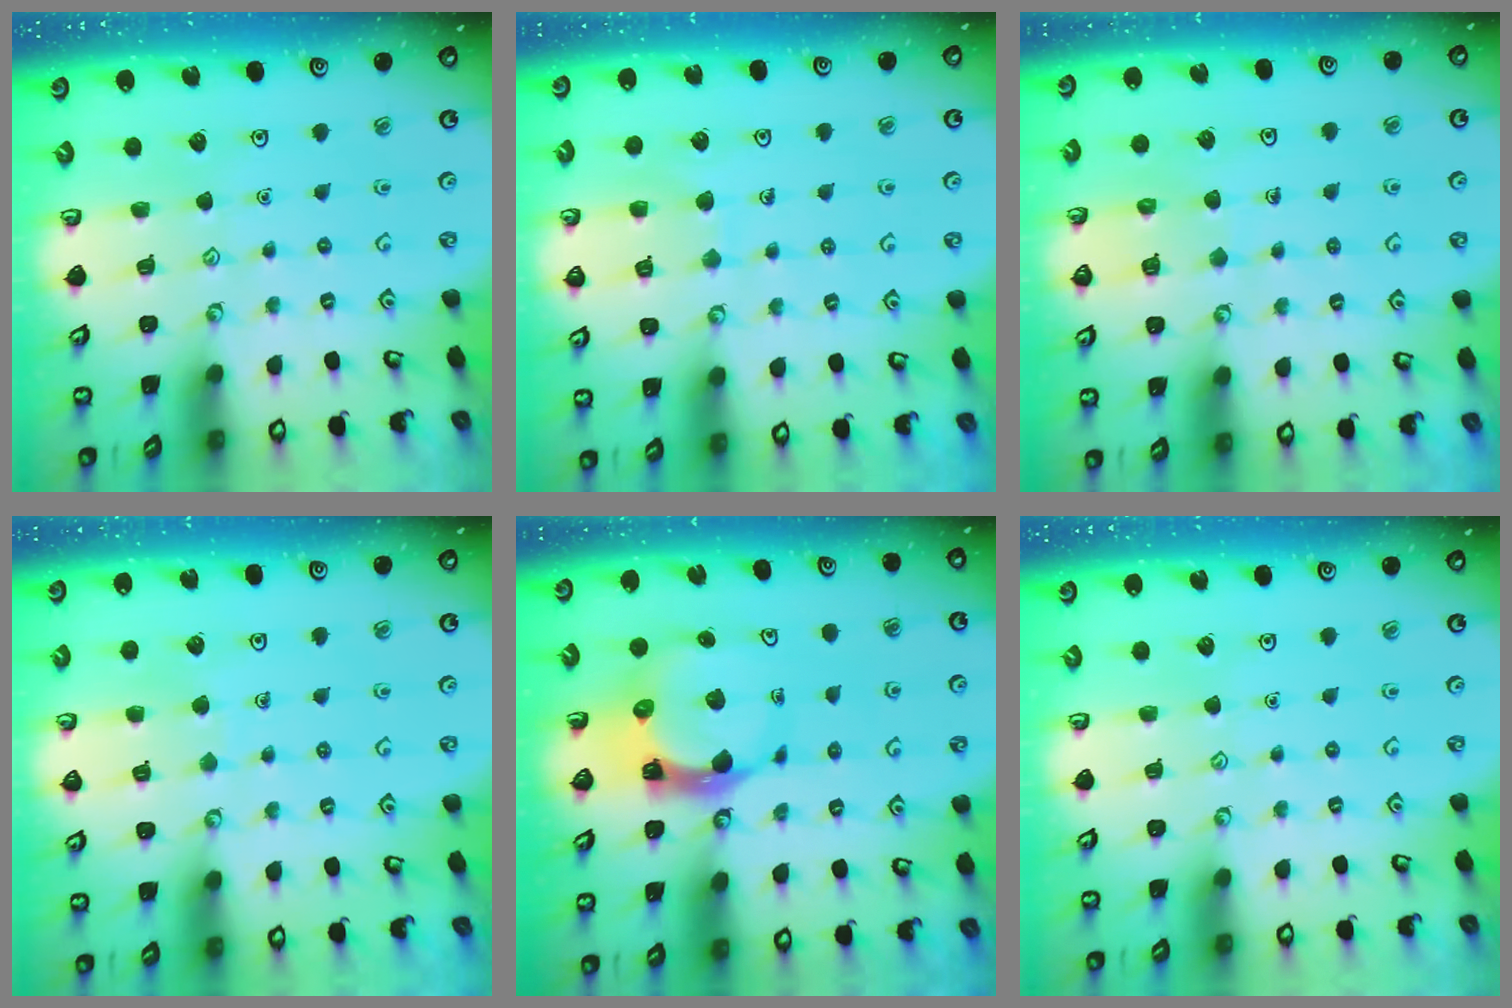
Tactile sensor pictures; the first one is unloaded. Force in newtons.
{"total": 7.0, "press": 7.0, "slide": 0.4}
{"total": 5.6, "press": 5.6, "slide": 0.4}
{"total": 2.9, "press": 2.9, "slide": 0.2}
{"total": 7.4, "press": 7.3, "slide": 1.1}
{"total": 0.0}